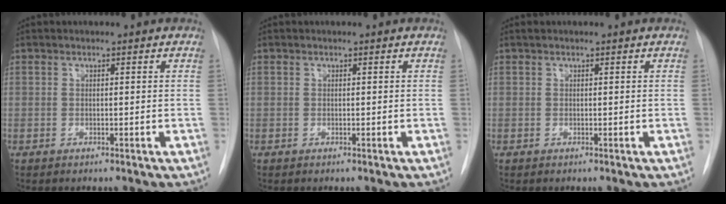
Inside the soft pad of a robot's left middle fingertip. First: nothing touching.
{"total": 0.7, "force": [-0.1, -0.4, -0.6], "torque": [0.017, -0.004, -0.003]}
{"total": 0.7, "force": [0.1, -0.3, -0.6], "torque": [0.009, 0.003, 0.002]}